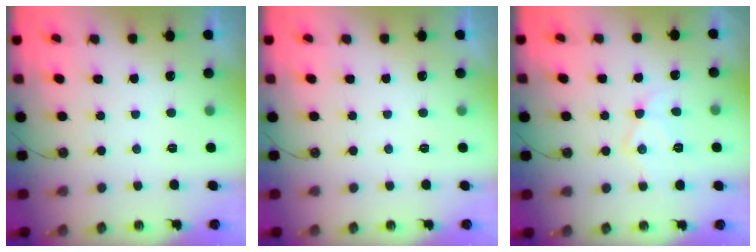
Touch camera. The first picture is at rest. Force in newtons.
{"total": 0.0}
{"total": 10.7, "press": 10.7, "slide": 0.7}